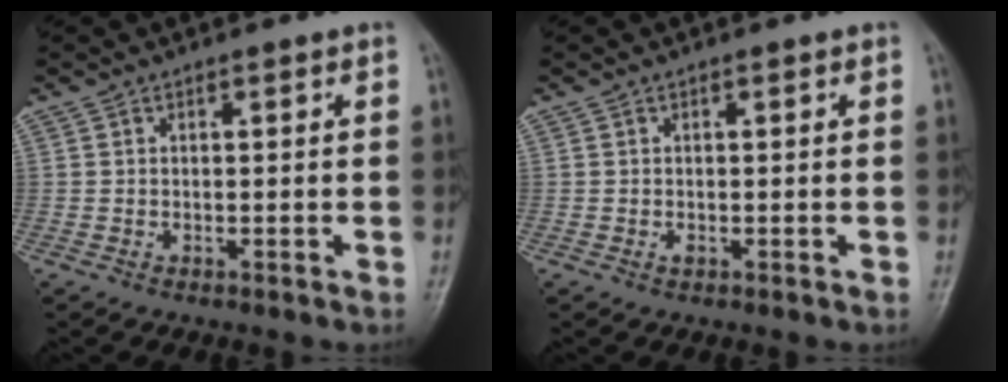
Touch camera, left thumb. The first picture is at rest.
{"total": 0.9, "force": [-0.1, 0.4, 0.7], "torque": [-0.009, 0.001, 0.001]}